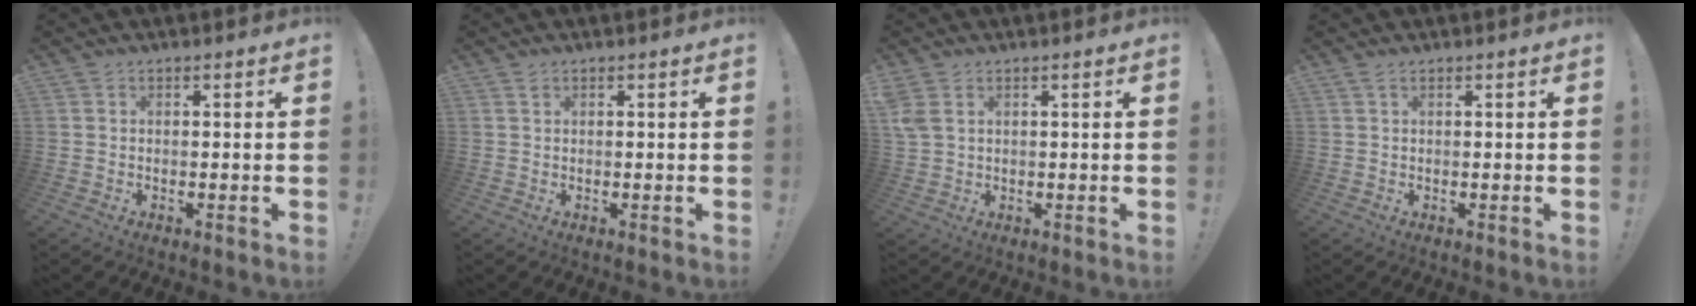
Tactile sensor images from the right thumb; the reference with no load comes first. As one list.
[{"total": 0.8, "force": [0.6, 0.4, 0.3], "torque": [0.001, -0.002, 0.010]}, {"total": 4.3, "force": [2.2, 2.6, 2.6], "torque": [-0.055, -0.007, 0.044]}, {"total": 1.0, "force": [0.7, 0.3, 0.7], "torque": [-0.009, -0.002, 0.013]}]